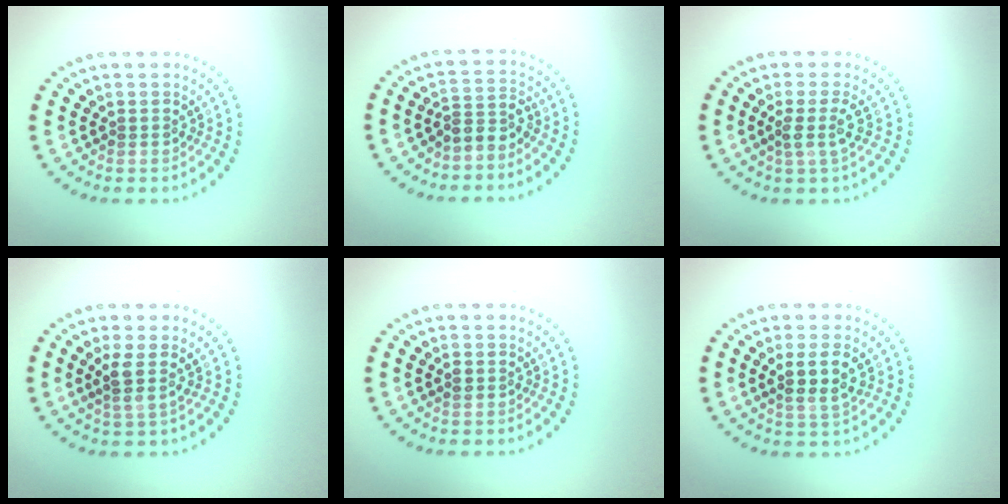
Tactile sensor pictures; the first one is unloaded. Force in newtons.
{"total": 2.4, "press": 1.8, "slide": 1.7}
{"total": 2.0, "press": 1.4, "slide": 1.4}
{"total": 2.2, "press": 1.8, "slide": 1.2}
{"total": 1.1, "press": 1.1, "slide": 0.1}
{"total": 2.8, "press": 2.5, "slide": 1.2}